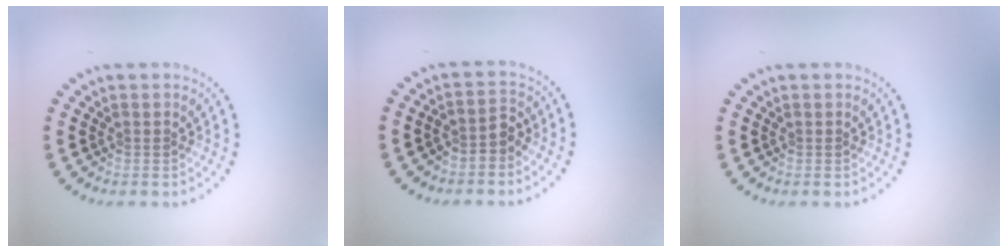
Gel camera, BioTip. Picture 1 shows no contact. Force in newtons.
{"total": 1.9, "press": 1.6, "slide": 1.1}
{"total": 0.0}